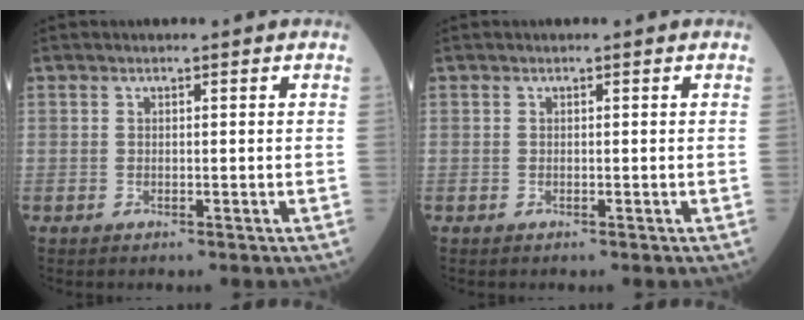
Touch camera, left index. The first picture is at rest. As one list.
[{"total": 0.0}]